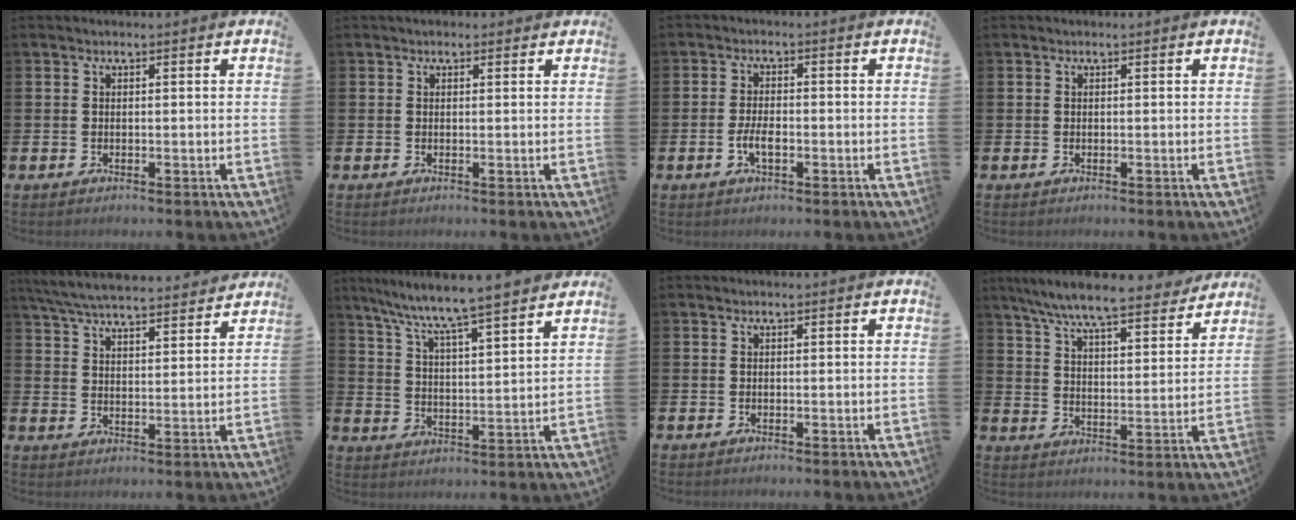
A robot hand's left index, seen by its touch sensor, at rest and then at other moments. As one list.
[{"total": 0.7, "force": [0.5, 0.5, 0.2], "torque": [0.006, 0.003, 0.006]}, {"total": 3.0, "force": [-0.8, 1.3, 2.6], "torque": [-0.045, 0.002, -0.015]}, {"total": 0.0}, {"total": 6.9, "force": [6.6, 0.7, 1.6], "torque": [-0.056, -0.037, 0.119]}, {"total": 8.0, "force": [7.6, -0.4, 2.4], "torque": [-0.080, -0.054, 0.131]}, {"total": 0.0}, {"total": 9.0, "force": [8.4, 0.7, 3.2], "torque": [-0.088, -0.051, 0.146]}]